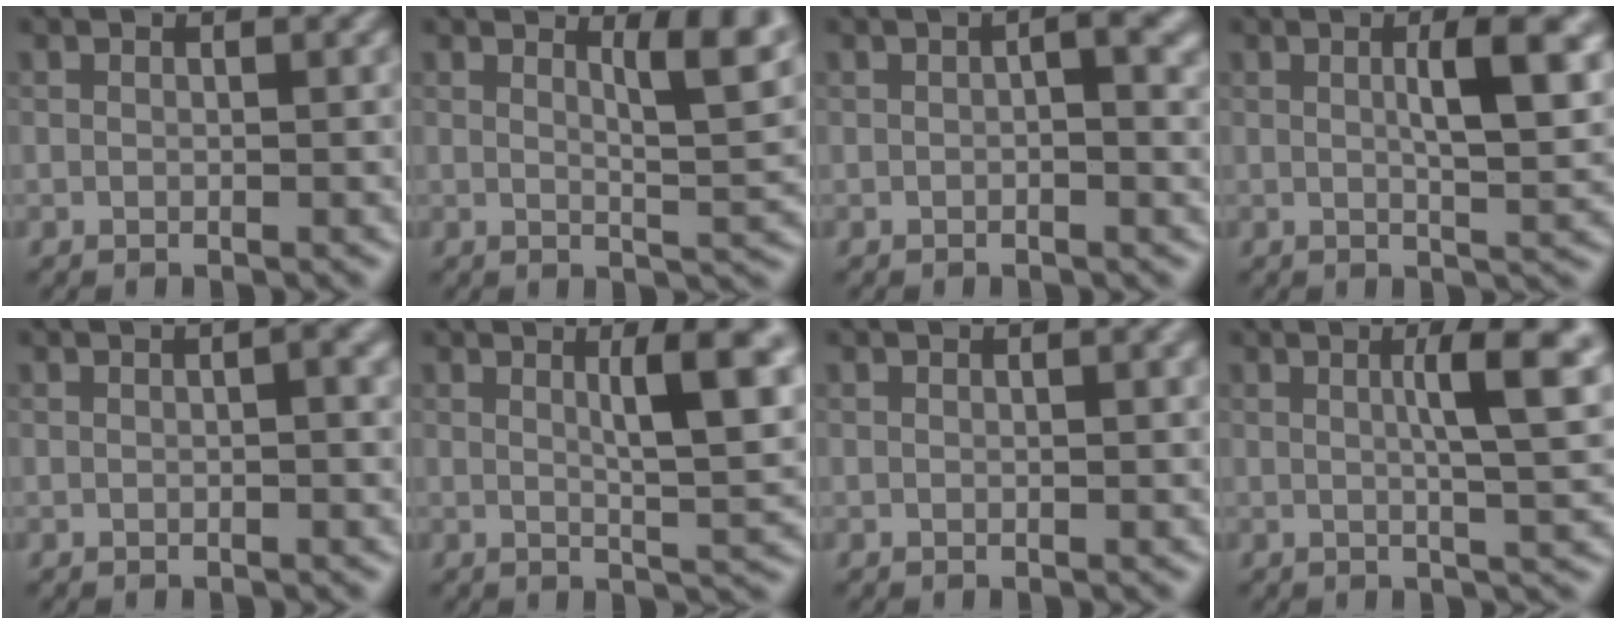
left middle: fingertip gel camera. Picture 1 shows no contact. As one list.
[{"total": 4.9, "force": [2.5, 1.2, 4.0], "torque": [-0.049, -0.005, 0.037]}, {"total": 2.4, "force": [0.2, 0.6, 2.3], "torque": [-0.032, 0.002, 0.001]}, {"total": 5.3, "force": [1.1, 1.1, 5.1], "torque": [-0.070, 0.004, 0.016]}, {"total": 1.9, "force": [0.3, 0.4, 1.9], "torque": [-0.024, 0.006, 0.002]}, {"total": 6.3, "force": [1.8, 1.3, 5.8], "torque": [-0.074, 0.000, 0.029]}, {"total": 1.2, "force": [0.4, 0.3, 1.1], "torque": [-0.013, 0.005, 0.004]}, {"total": 6.0, "force": [1.4, 1.1, 5.7], "torque": [-0.075, 0.008, 0.018]}]